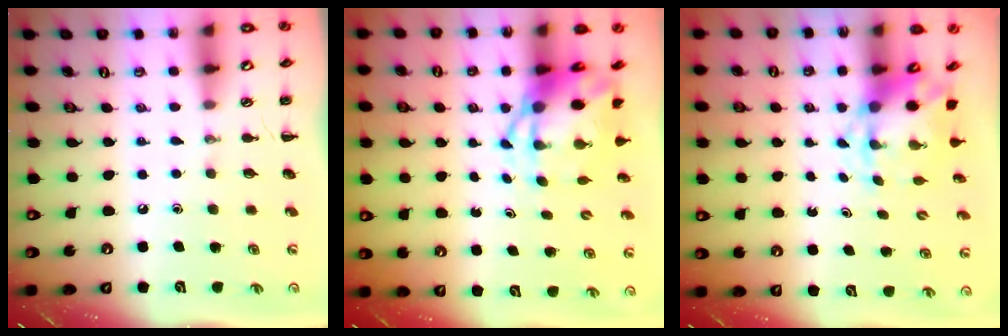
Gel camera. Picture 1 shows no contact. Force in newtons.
{"total": 6.0, "press": 5.8, "slide": 1.7}
{"total": 5.5, "press": 5.4, "slide": 0.8}